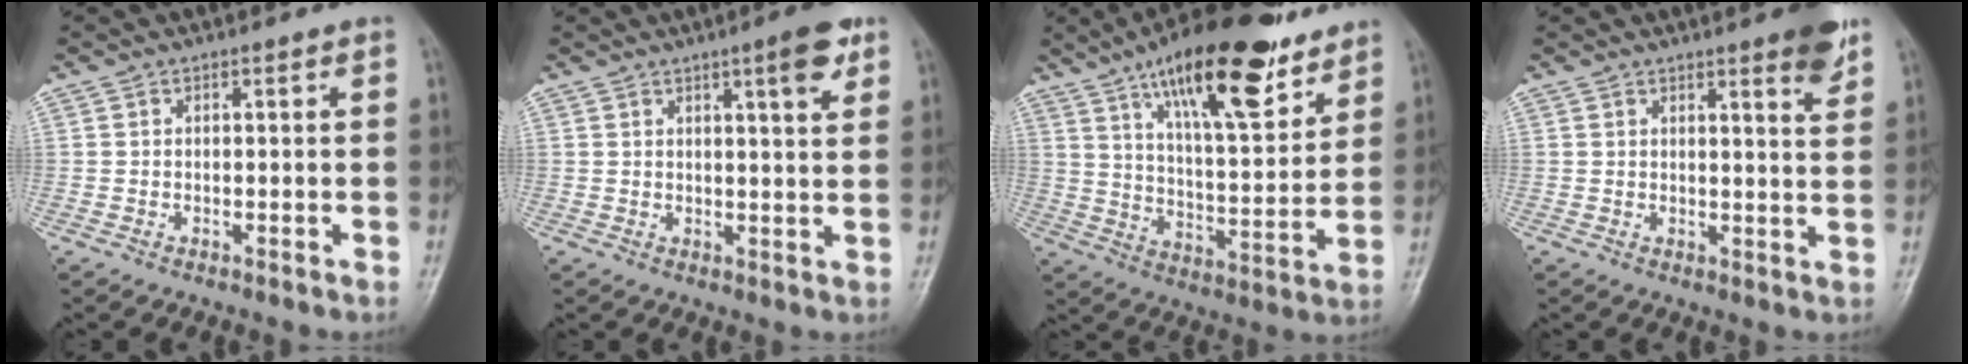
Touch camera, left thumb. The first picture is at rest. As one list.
[{"total": 5.9, "force": [3.4, 1.1, 4.7], "torque": [-0.058, -0.015, 0.043]}, {"total": 21.7, "force": [13.8, 7.1, 15.2], "torque": [-0.212, -0.058, 0.225]}, {"total": 5.6, "force": [3.8, 0.9, 4.1], "torque": [-0.043, -0.021, 0.046]}]